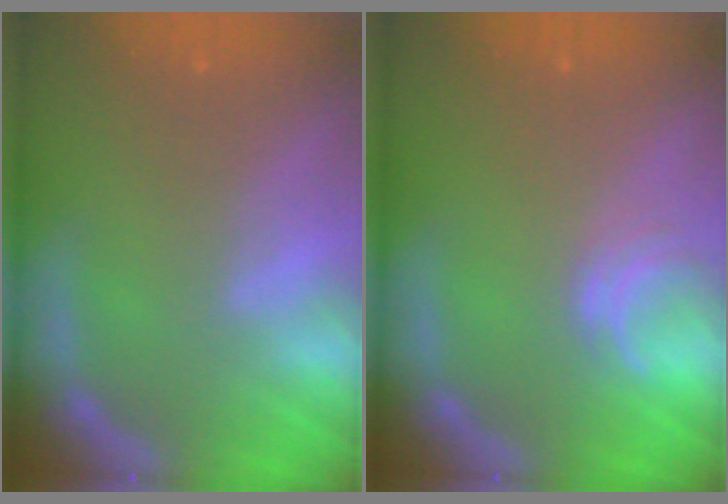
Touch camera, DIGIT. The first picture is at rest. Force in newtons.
{"total": 2.0}